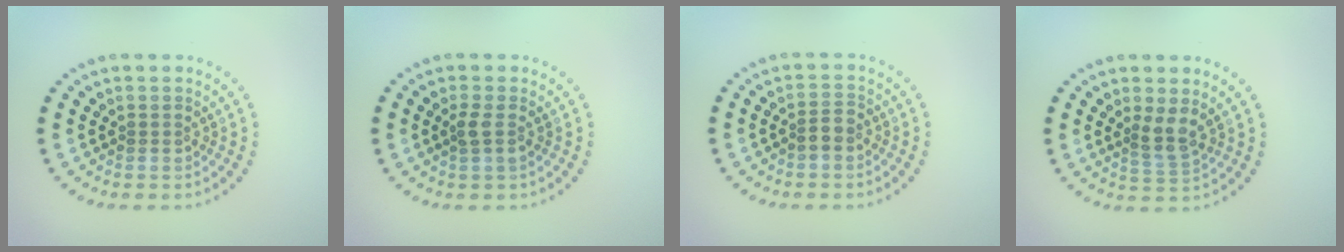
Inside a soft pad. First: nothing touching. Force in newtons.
{"total": 1.0, "press": 0.9, "slide": 0.4}
{"total": 1.7, "press": 1.4, "slide": 0.8}
{"total": 2.1, "press": 1.6, "slide": 1.3}